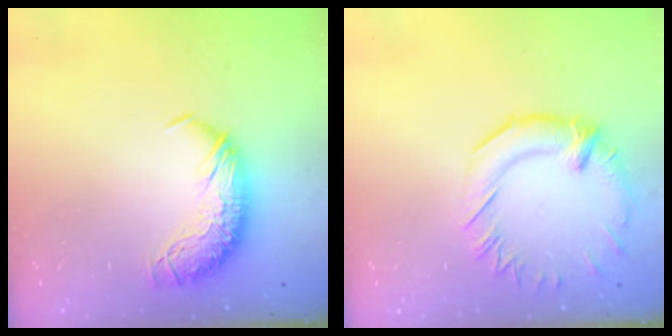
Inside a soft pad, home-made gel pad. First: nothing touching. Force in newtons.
{"total": 1.5, "press": 0.5, "slide": 1.4}